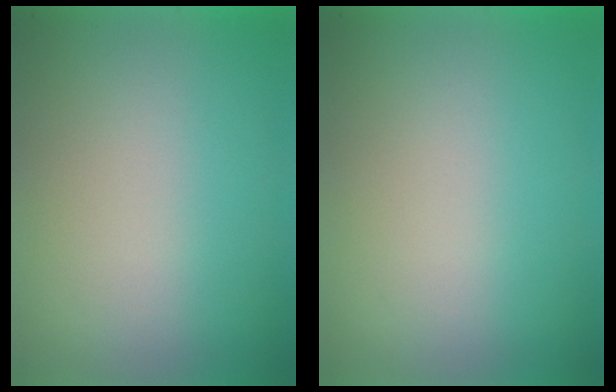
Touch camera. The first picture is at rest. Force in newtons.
{"total": 0.0}